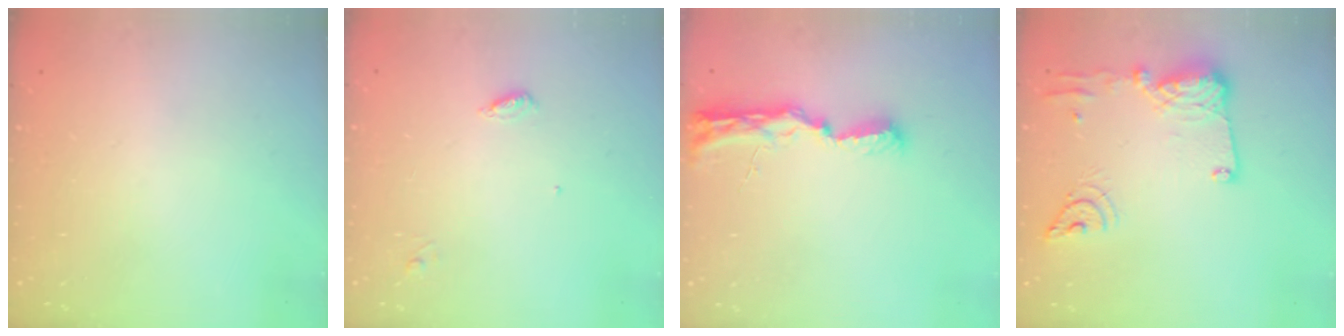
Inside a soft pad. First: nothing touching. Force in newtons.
{"total": 3.6, "press": 3.6, "slide": 0.3}
{"total": 8.8, "press": 8.8, "slide": 1.0}
{"total": 15.6, "press": 15.5, "slide": 1.8}